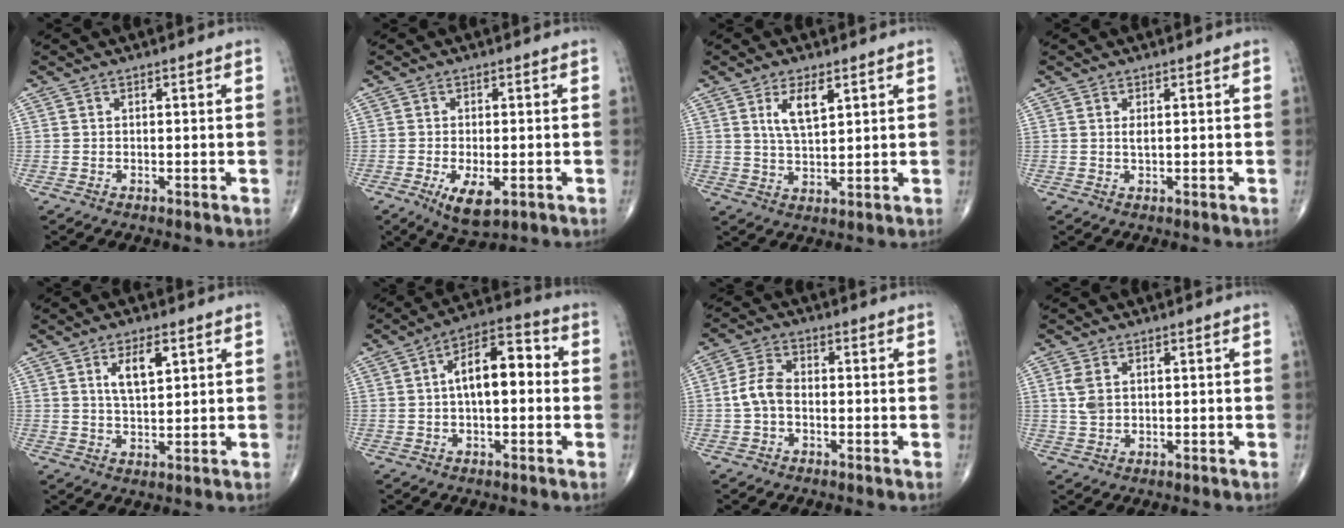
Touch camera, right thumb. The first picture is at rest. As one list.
[{"total": 6.2, "force": [-2.3, 2.6, 5.2], "torque": [-0.091, -0.012, -0.031]}, {"total": 6.2, "force": [2.8, 2.5, 4.9], "torque": [-0.086, -0.018, 0.056]}, {"total": 1.0, "force": [0.3, 0.3, 0.9], "torque": [-0.017, -0.003, 0.007]}, {"total": 6.2, "force": [2.5, 2.6, 5.0], "torque": [-0.082, -0.014, 0.047]}, {"total": 11.2, "force": [1.0, 5.4, 9.8], "torque": [-0.147, 0.035, 0.006]}, {"total": 5.0, "force": [-0.9, 3.3, 3.7], "torque": [-0.074, 0.018, -0.024]}, {"total": 3.5, "force": [0.9, 2.3, 2.5], "torque": [-0.056, -0.001, 0.023]}]